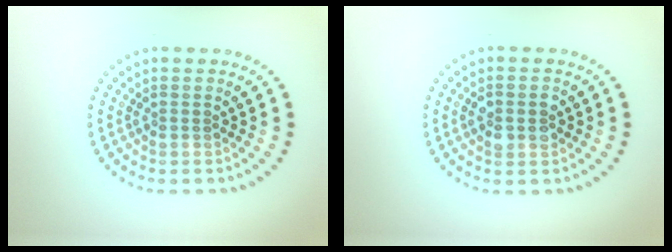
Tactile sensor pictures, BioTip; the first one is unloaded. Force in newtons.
{"total": 2.4, "press": 2.4, "slide": 0.2}